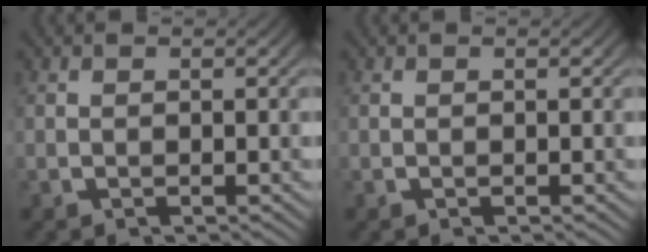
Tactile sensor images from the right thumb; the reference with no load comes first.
{"total": 0.0}